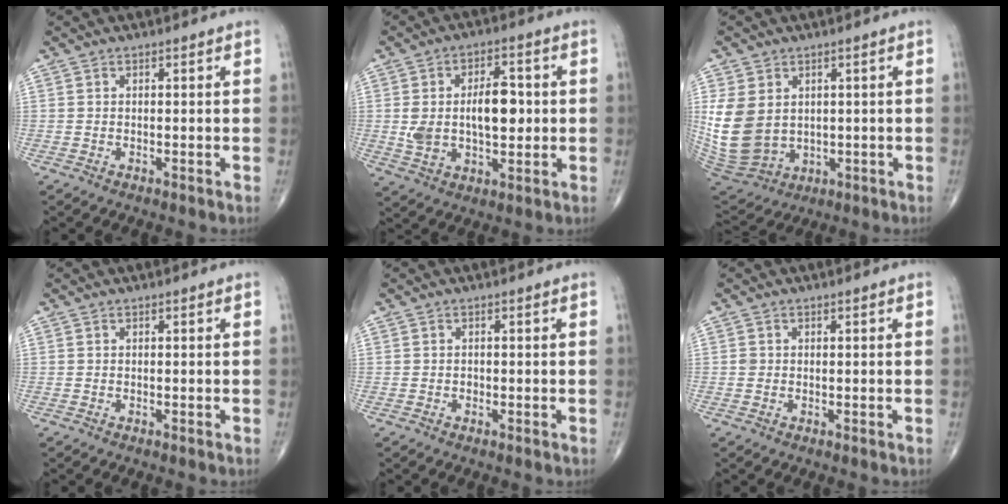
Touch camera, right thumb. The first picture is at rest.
{"total": 12.1, "force": [0.7, 6.5, 10.1], "torque": [-0.161, 0.012, 0.020]}
{"total": 12.7, "force": [1.6, 9.8, 7.9], "torque": [-0.149, -0.016, 0.056]}
{"total": 0.0}
{"total": 0.5, "force": [-0.2, 0.4, 0.2], "torque": [-0.003, 0.002, -0.004]}
{"total": 0.9, "force": [0.1, 0.8, 0.3], "torque": [-0.004, 0.001, 0.001]}